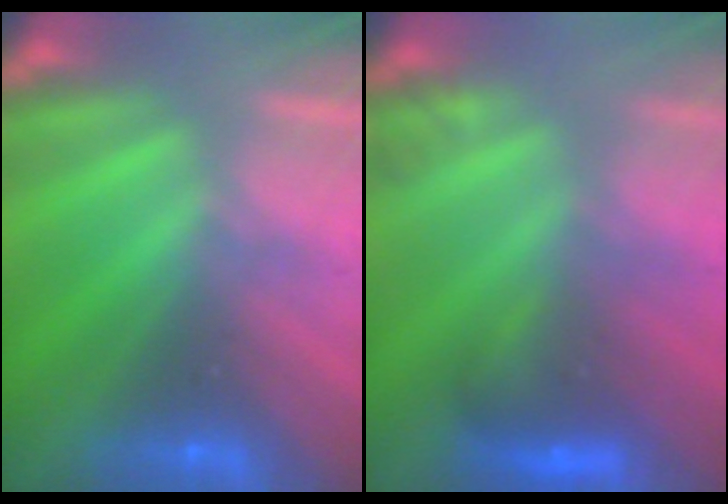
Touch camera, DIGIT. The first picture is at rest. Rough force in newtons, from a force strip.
{"total": 2.9}